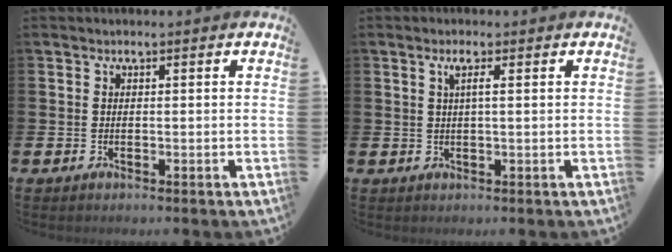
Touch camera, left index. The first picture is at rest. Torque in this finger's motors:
{"motor_torque": [0.48, 0.25, 0.06, 0.02]}